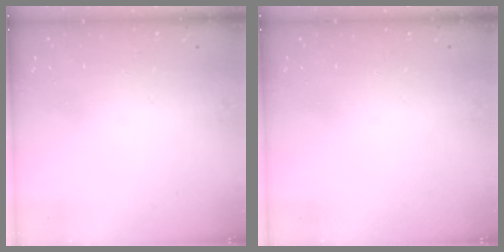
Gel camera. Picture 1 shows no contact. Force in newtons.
{"total": 0.0}